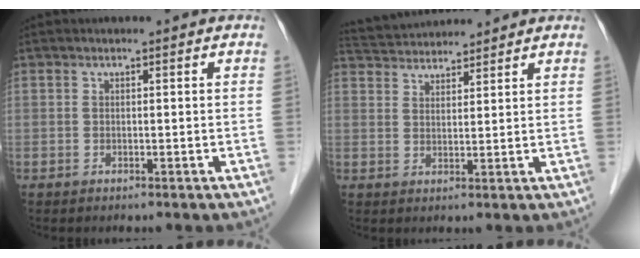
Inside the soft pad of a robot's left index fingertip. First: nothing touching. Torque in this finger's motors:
{"motor_torque": [-0.75, -0.93, 0.01, 0.01]}